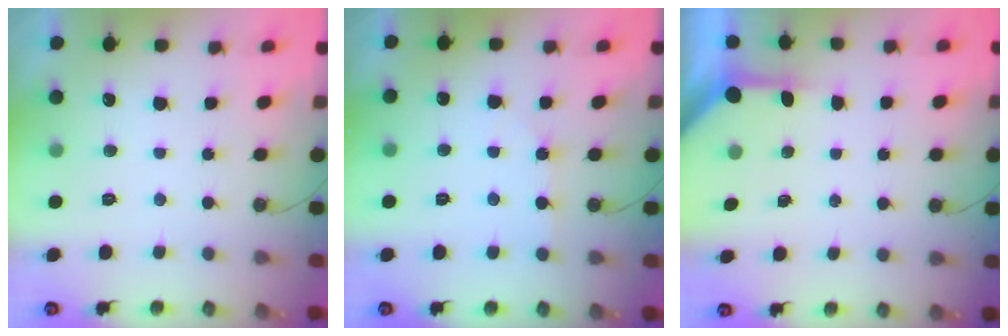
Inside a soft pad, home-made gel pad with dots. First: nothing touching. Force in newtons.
{"total": 3.6, "press": 3.5, "slide": 0.6}
{"total": 3.6, "press": 3.5, "slide": 0.4}